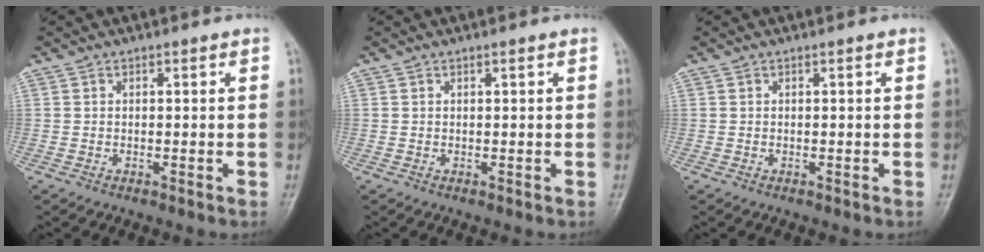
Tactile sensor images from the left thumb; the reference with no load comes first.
{"total": 0.0}
{"total": 0.0}